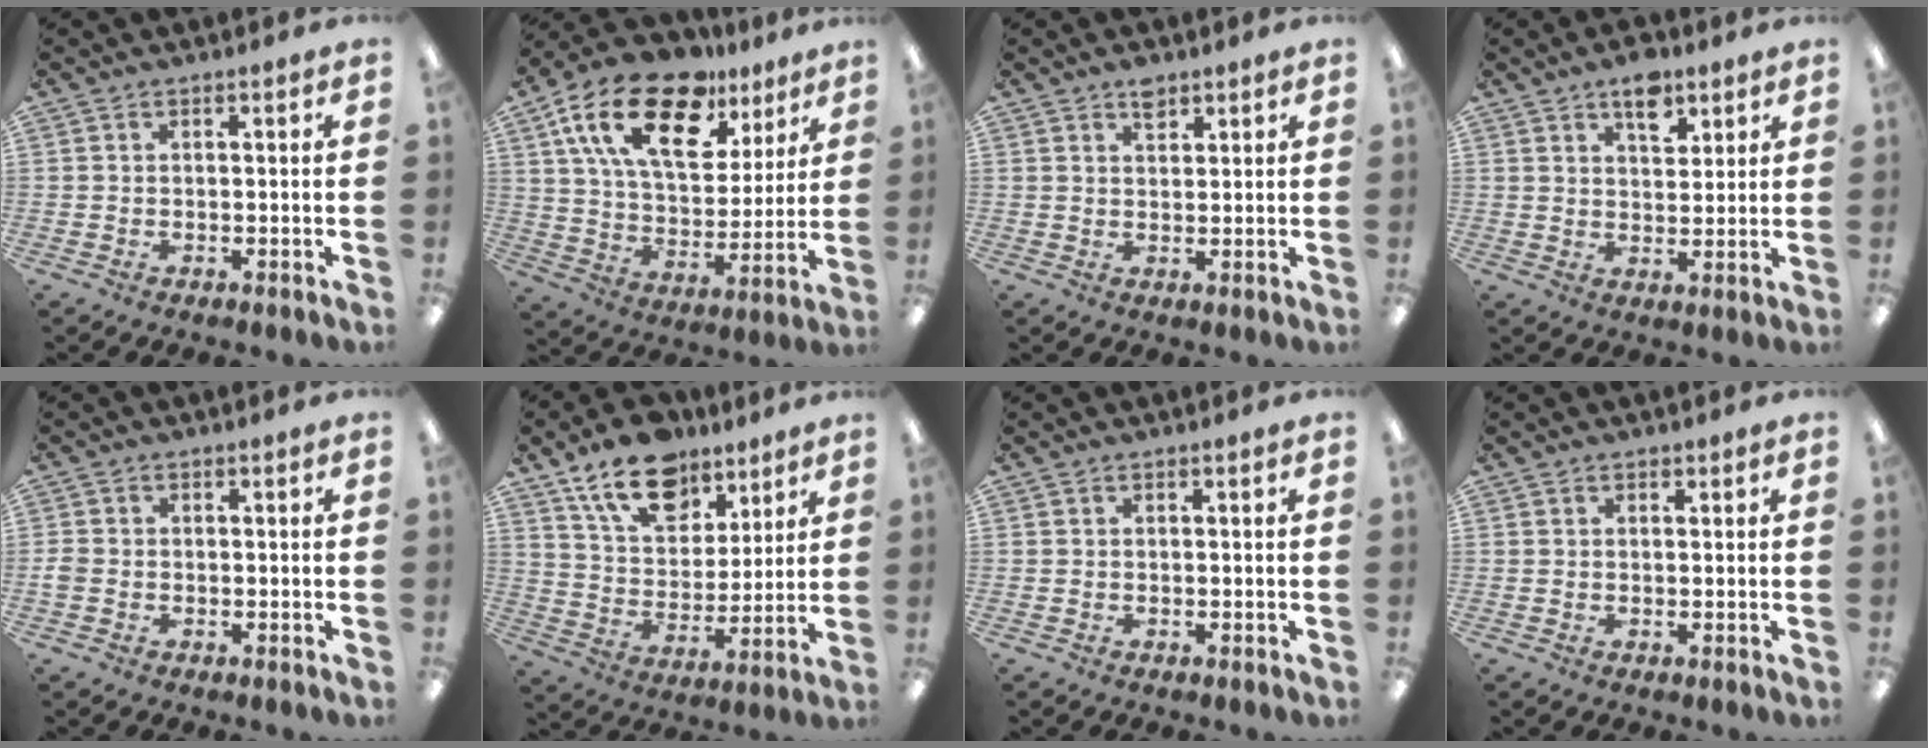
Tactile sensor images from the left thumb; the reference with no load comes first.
{"total": 22.4, "force": [13.0, 11.5, 14.1], "torque": [-0.259, -0.056, 0.229]}
{"total": 1.9, "force": [1.5, 0.9, 0.8], "torque": [-0.009, -0.003, 0.026]}
{"total": 7.5, "force": [4.8, 4.1, 4.0], "torque": [-0.044, -0.022, 0.080]}
{"total": 1.7, "force": [-0.4, 1.5, 0.8], "torque": [-0.013, 0.003, -0.007]}
{"total": 16.4, "force": [11.5, 9.2, 7.3], "torque": [-0.127, -0.059, 0.211]}
{"total": 0.0}
{"total": 0.8, "force": [0.6, 0.5, 0.2], "torque": [0.004, -0.002, 0.010]}